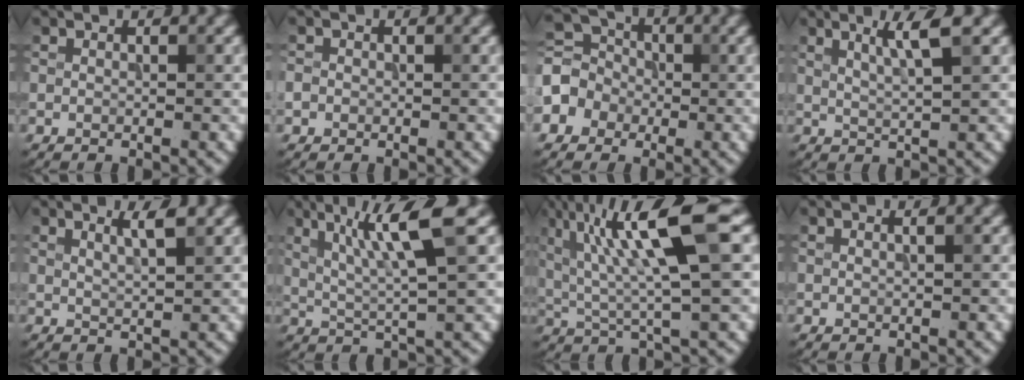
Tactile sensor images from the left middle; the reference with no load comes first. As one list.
[{"total": 0.9, "force": [-0.3, 0.9, 0.1], "torque": [0.003, -0.004, -0.008]}, {"total": 4.0, "force": [-1.3, 3.5, 1.2], "torque": [-0.022, 0.013, -0.040]}, {"total": 3.2, "force": [1.6, 0.4, 2.8], "torque": [-0.042, 0.001, 0.029]}, {"total": 2.3, "force": [1.3, 0.5, 1.8], "torque": [-0.019, 0.002, 0.018]}, {"total": 6.6, "force": [2.5, 0.7, 6.1], "torque": [-0.113, 0.006, 0.049]}, {"total": 10.5, "force": [3.2, 1.9, 9.8], "torque": [-0.166, 0.012, 0.061]}, {"total": 1.3, "force": [0.7, 0.6, 1.0], "torque": [-0.004, -0.001, -0.004]}]